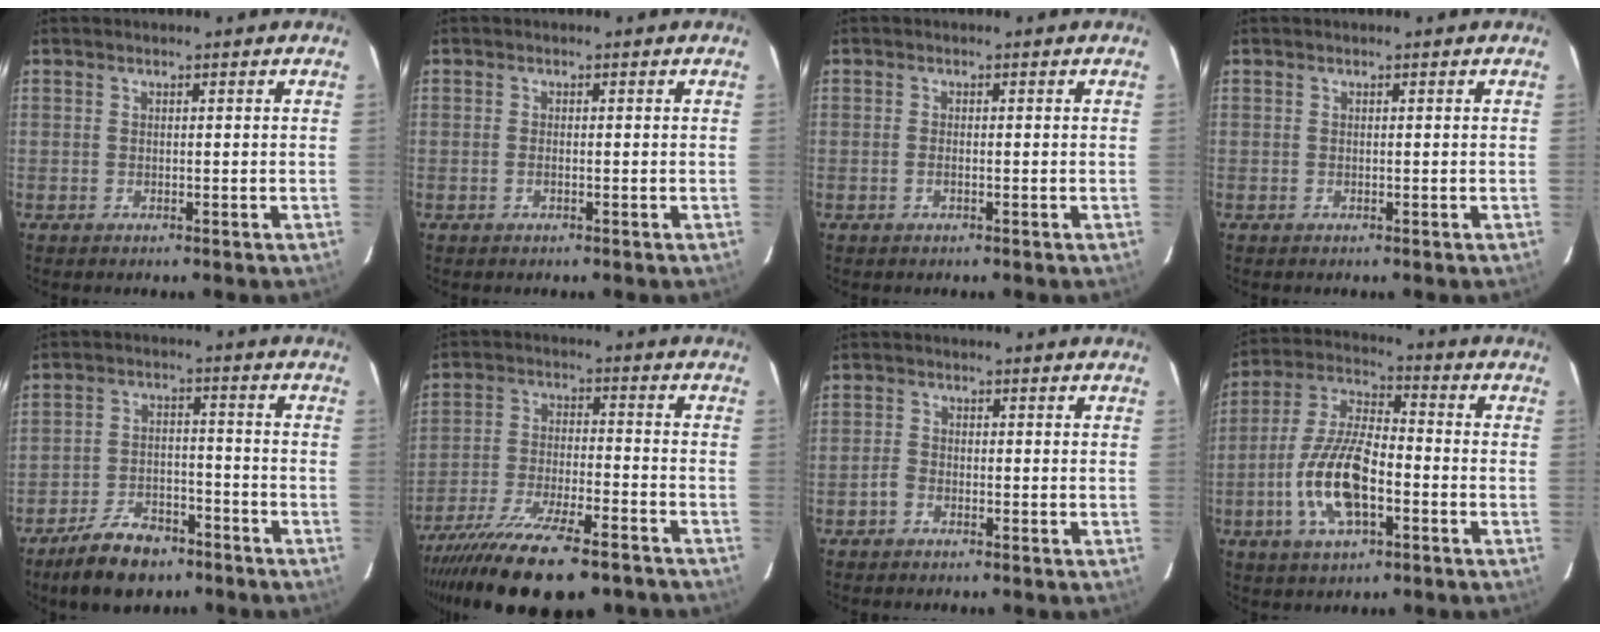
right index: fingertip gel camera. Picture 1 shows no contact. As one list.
[{"total": 0.7, "force": [-0.3, 0.3, 0.6], "torque": [-0.014, 0.000, -0.005]}, {"total": 0.9, "force": [-0.3, 0.4, 0.7], "torque": [-0.017, 0.000, -0.006]}, {"total": 0.0}, {"total": 9.9, "force": [-7.5, 4.8, 4.4], "torque": [-0.104, 0.015, -0.116]}, {"total": 23.9, "force": [-19.0, 5.9, 13.3], "torque": [-0.256, -0.063, -0.298]}, {"total": 2.0, "force": [-1.5, 1.2, 0.7], "torque": [-0.020, 0.005, -0.030]}, {"total": 14.2, "force": [-4.7, 5.6, 12.2], "torque": [-0.261, -0.001, -0.088]}]